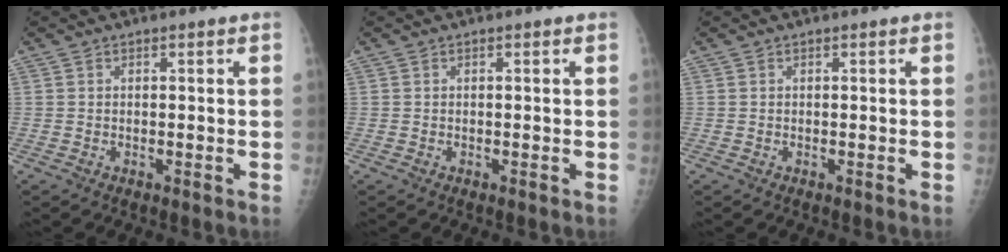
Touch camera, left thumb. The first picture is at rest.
{"total": 0.0}
{"total": 0.0}